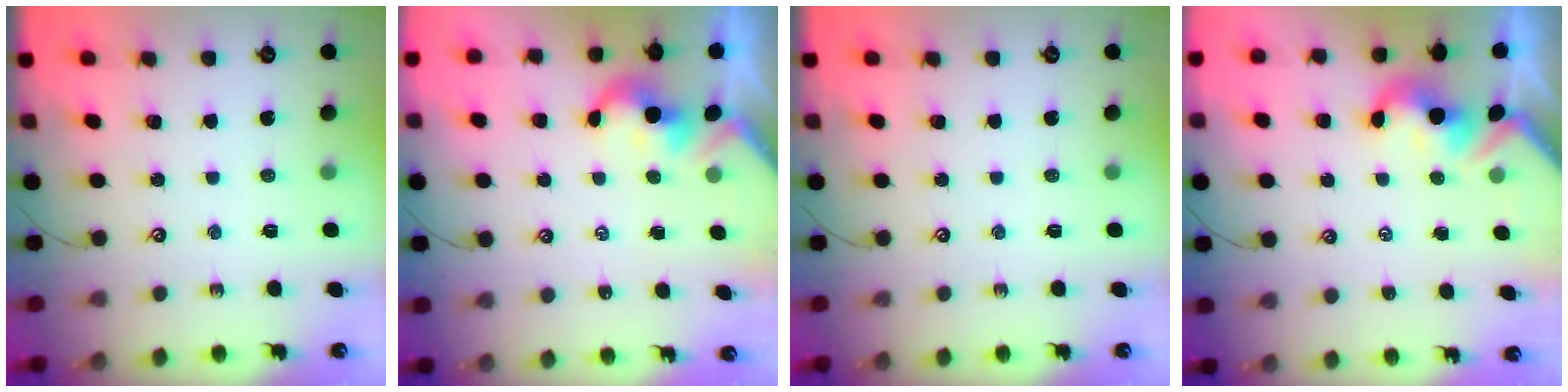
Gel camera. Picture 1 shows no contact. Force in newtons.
{"total": 2.0, "press": 1.9, "slide": 0.4}
{"total": 0.0}
{"total": 2.2, "press": 2.1, "slide": 0.6}